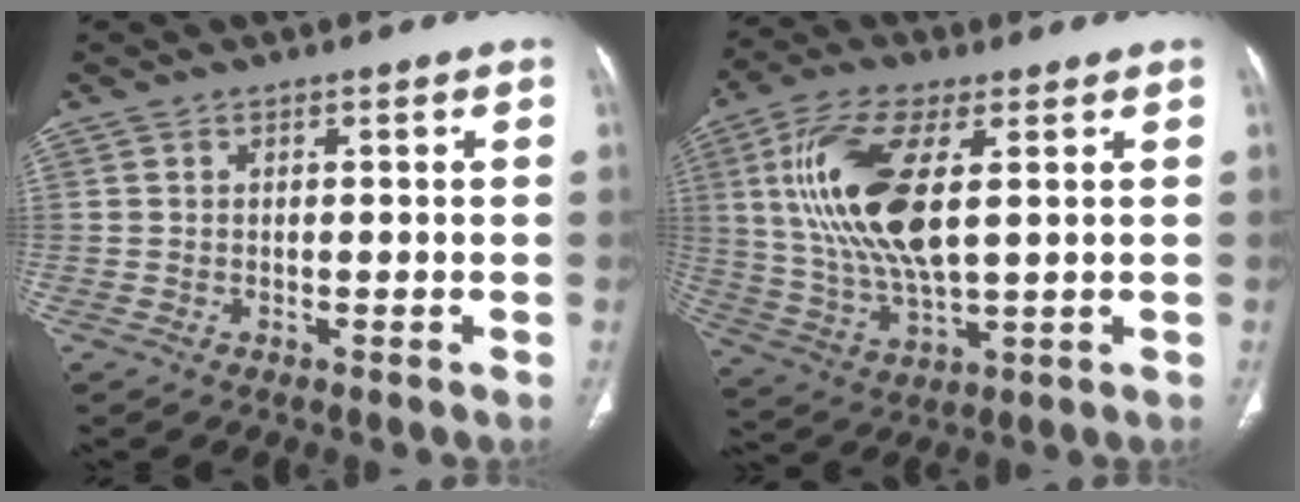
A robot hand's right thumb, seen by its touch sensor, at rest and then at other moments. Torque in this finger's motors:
{"motor_torque": [-1.03, 2.16, 1.69, 1.08, 0.64]}